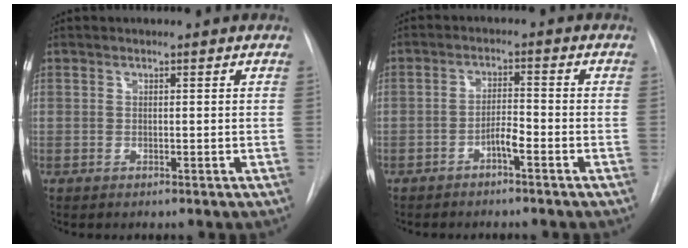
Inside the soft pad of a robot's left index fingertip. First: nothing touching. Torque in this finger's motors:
{"motor_torque": [0.74, 0.21, 0.06, 0.02]}